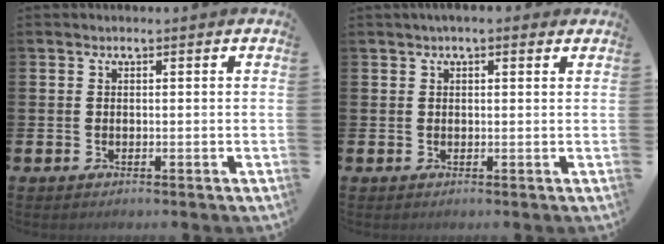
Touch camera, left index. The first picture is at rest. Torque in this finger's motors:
{"motor_torque": [0.92, -1.22, 0.25, 0.20]}